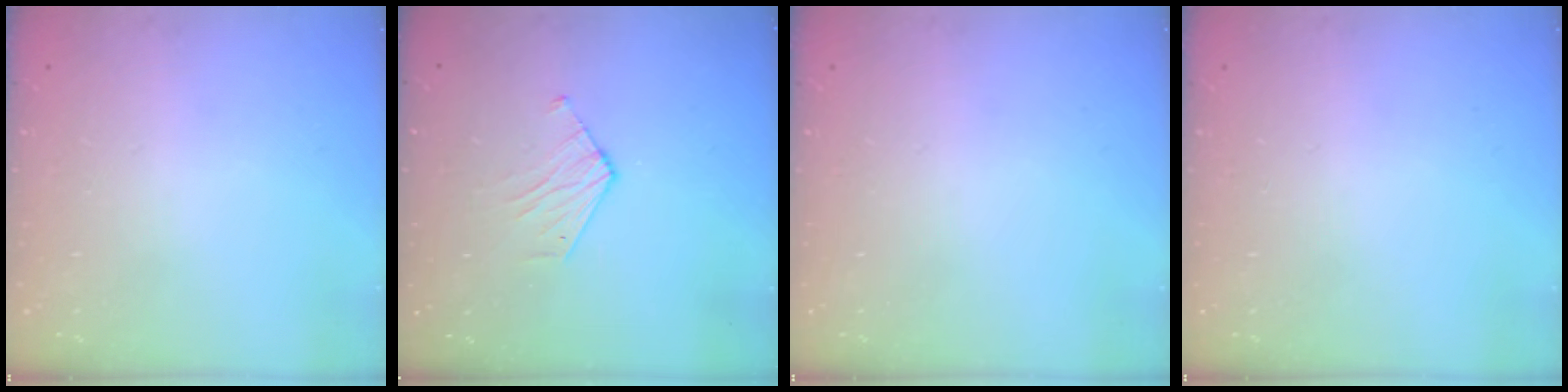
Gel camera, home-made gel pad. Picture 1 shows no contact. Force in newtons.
{"total": 3.5, "press": 3.4, "slide": 0.3}
{"total": 0.0}
{"total": 0.0}